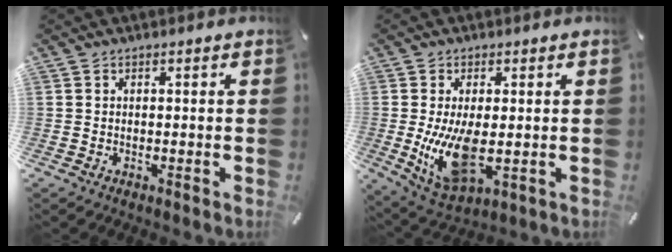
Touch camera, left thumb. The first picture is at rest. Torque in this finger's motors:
{"motor_torque": [0.36, 0.52, 1.27, -0.01, 0.52]}